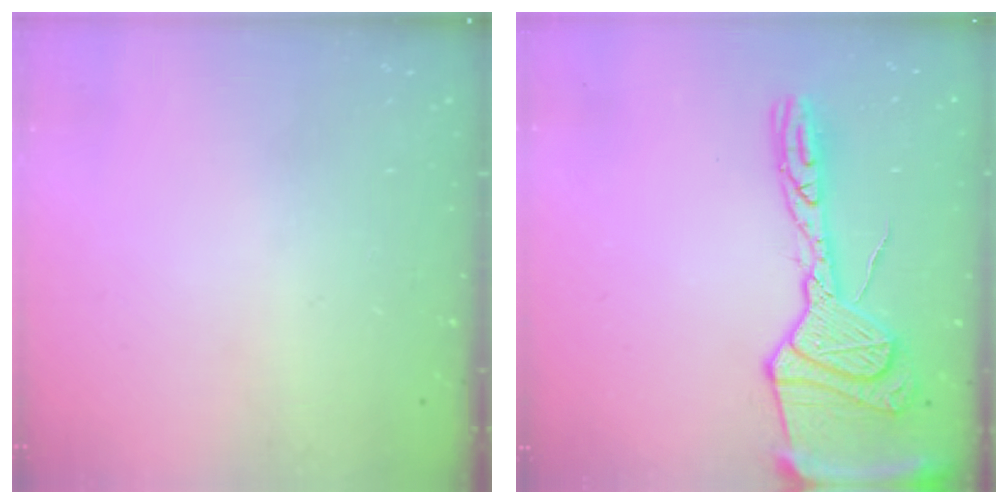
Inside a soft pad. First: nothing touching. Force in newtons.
{"total": 19.1, "press": 19.0, "slide": 1.7}